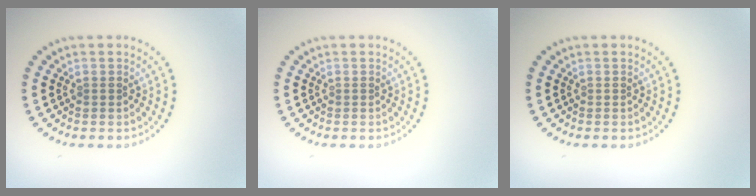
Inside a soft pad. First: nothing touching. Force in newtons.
{"total": 0.0}
{"total": 0.0}